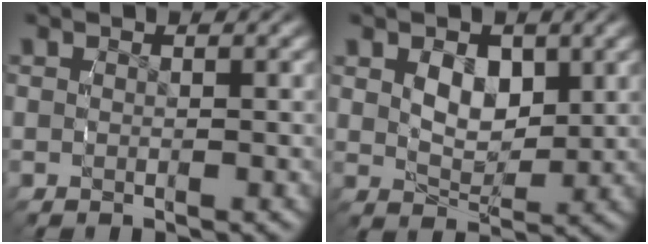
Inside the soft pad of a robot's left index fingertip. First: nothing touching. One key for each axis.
{"total": 3.2, "fx": 1.0, "fy": 1.8, "fz": 2.4, "tx": -0.032, "ty": -0.009, "tz": 0.022}